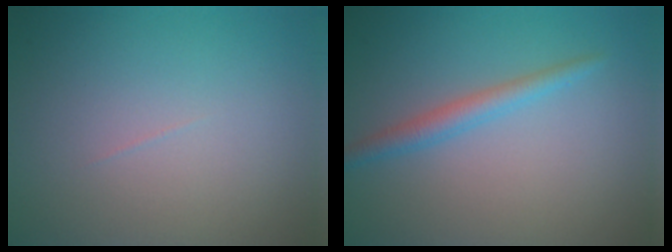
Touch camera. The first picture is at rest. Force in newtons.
{"total": 2.0, "press": 2.0, "slide": 0.1}